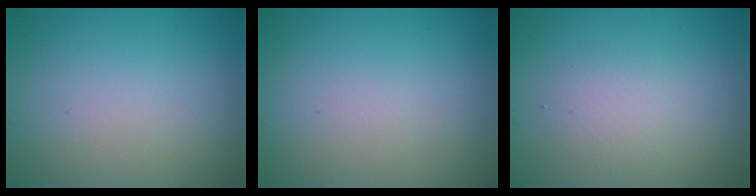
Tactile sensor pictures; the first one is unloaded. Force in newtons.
{"total": 0.0}
{"total": 2.0, "press": 2.0, "slide": 0.1}